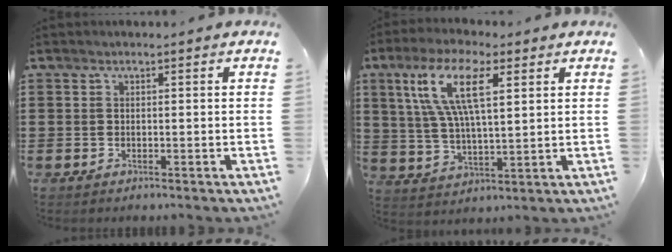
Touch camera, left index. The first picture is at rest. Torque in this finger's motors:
{"motor_torque": [2.14, 0.00, 1.05, 0.21]}